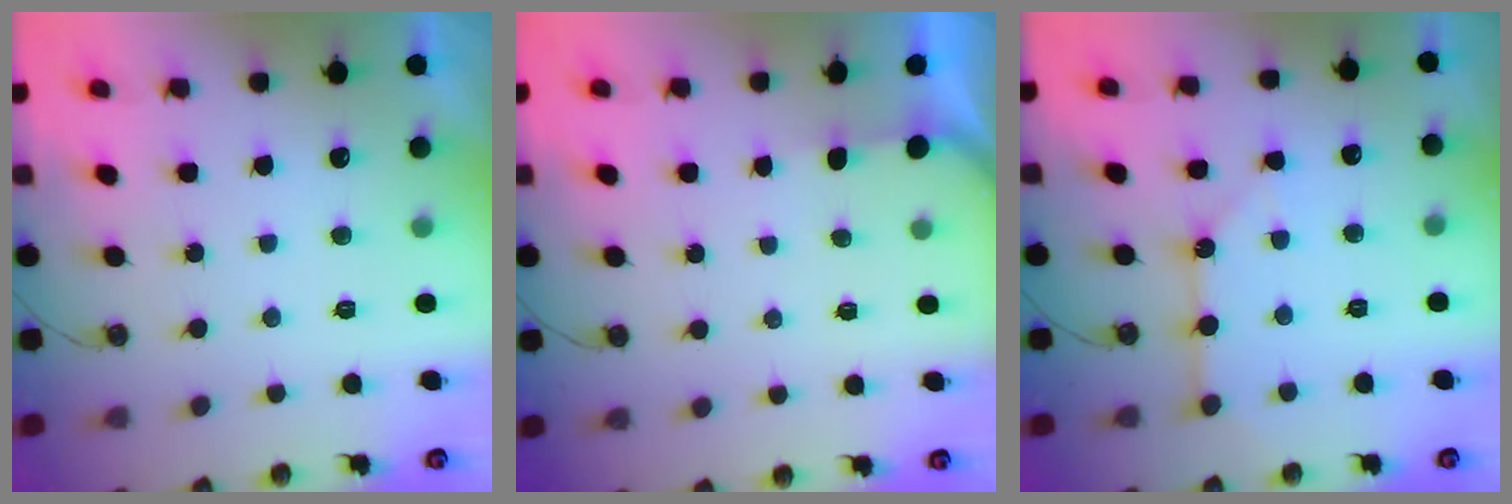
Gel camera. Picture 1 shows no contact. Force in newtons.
{"total": 1.9, "press": 1.9, "slide": 0.2}
{"total": 4.2, "press": 4.1, "slide": 0.4}